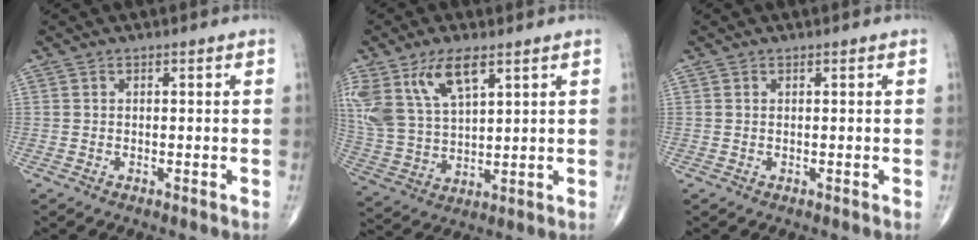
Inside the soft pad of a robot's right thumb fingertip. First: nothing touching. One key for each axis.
{"total": 14.0, "fx": 7.4, "fy": 6.5, "fz": 9.9, "tx": -0.195, "ty": -0.020, "tz": 0.155}
{"total": 0.0}